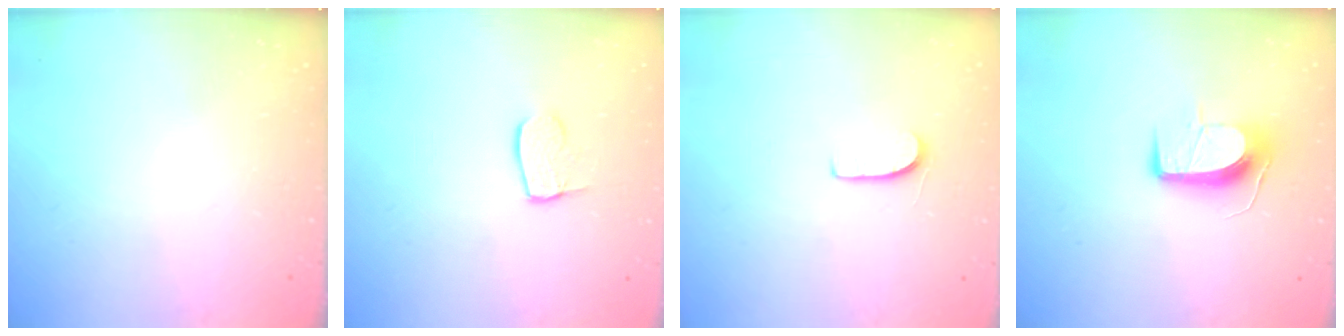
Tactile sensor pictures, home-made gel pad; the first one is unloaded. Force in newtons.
{"total": 7.0, "press": 7.0, "slide": 0.6}
{"total": 5.9, "press": 5.9, "slide": 0.4}
{"total": 10.2, "press": 10.2, "slide": 0.0}